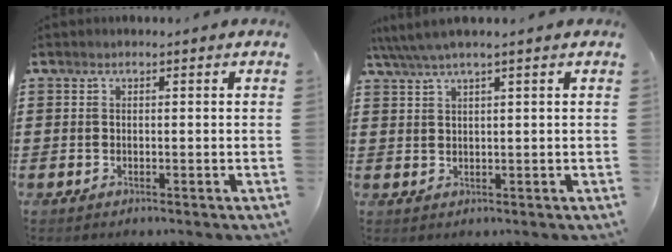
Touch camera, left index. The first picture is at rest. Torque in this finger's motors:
{"motor_torque": [0.84, -0.89, 0.16, 0.14]}